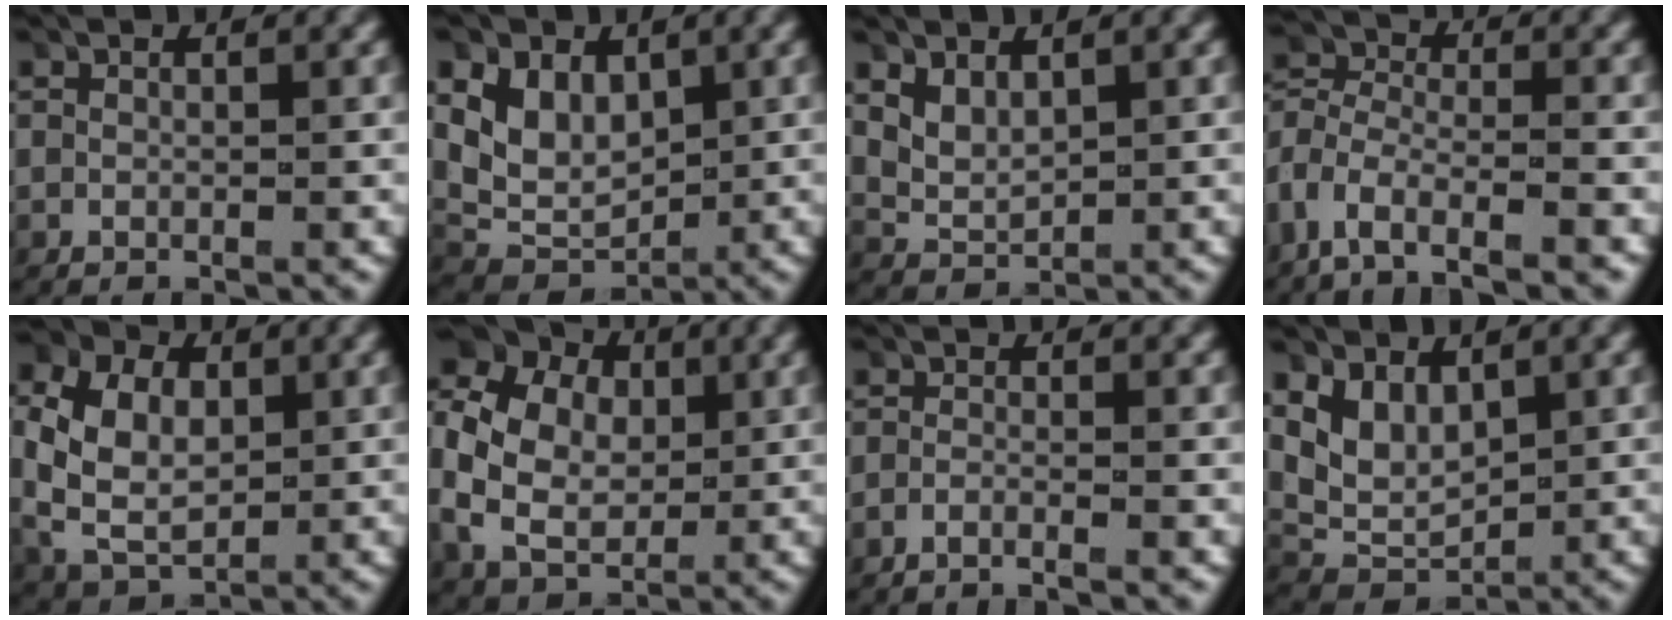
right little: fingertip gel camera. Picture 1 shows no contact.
{"total": 8.3, "force": [1.0, 6.9, 4.4], "torque": [-0.099, -0.019, 0.024]}
{"total": 3.0, "force": [0.7, 2.4, 1.8], "torque": [-0.049, -0.009, 0.022]}
{"total": 6.6, "force": [-3.3, 4.6, 3.3], "torque": [-0.095, -0.036, -0.052]}
{"total": 8.4, "force": [0.0, 6.8, 4.9], "torque": [-0.126, -0.026, 0.011]}
{"total": 14.4, "force": [2.8, 12.0, 7.5], "torque": [-0.164, 0.001, 0.034]}
{"total": 2.6, "force": [-2.4, 0.0, 1.0], "torque": [-0.031, -0.007, -0.039]}
{"total": 7.2, "force": [0.9, 5.9, 3.9], "torque": [-0.096, -0.018, 0.023]}